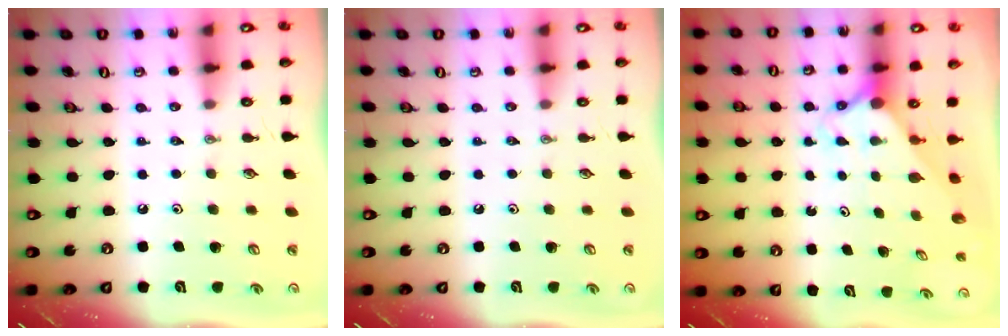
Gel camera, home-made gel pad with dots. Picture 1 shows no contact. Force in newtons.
{"total": 0.0}
{"total": 2.2, "press": 2.2, "slide": 0.2}